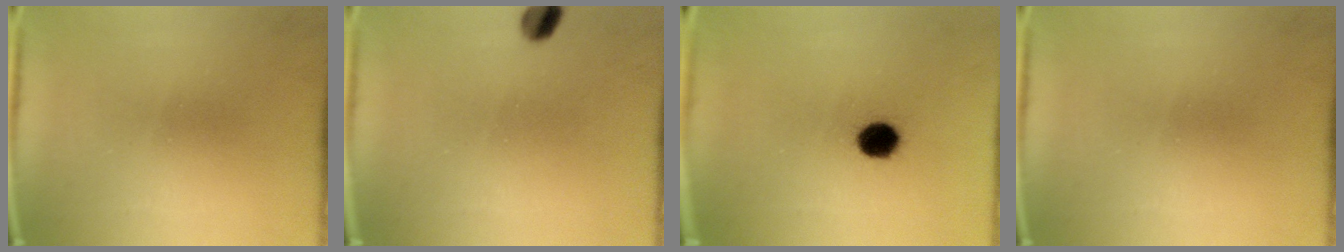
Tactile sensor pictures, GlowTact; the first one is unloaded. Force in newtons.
{"total": 3.5}
{"total": 6.1}
{"total": 0.0}